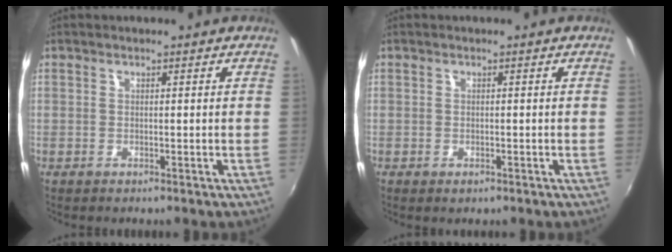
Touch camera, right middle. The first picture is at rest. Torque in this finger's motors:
{"motor_torque": [-0.23, 0.03, -0.08, -0.02]}